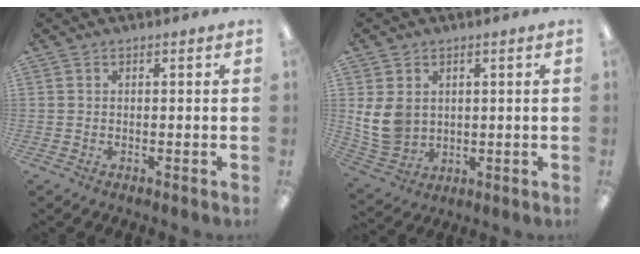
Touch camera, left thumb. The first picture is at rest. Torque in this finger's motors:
{"motor_torque": [-0.08, 0.46, 0.25, -0.23, 0.05]}